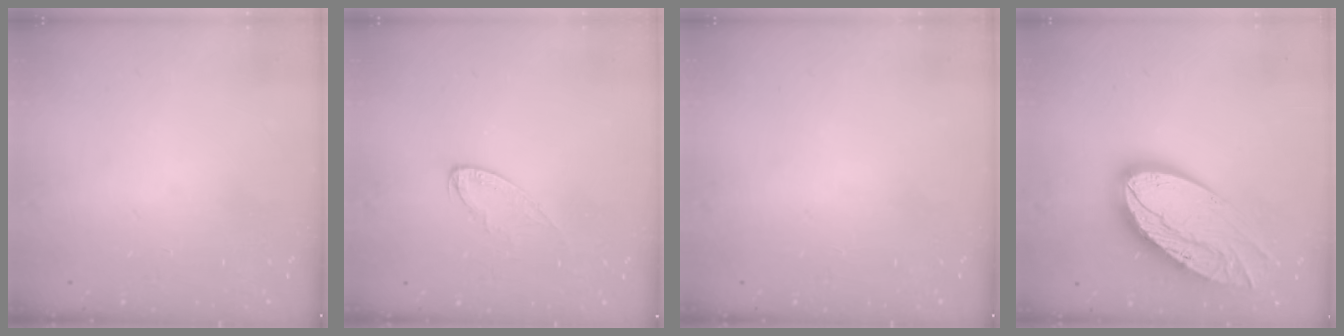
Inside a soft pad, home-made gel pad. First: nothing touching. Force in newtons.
{"total": 5.5, "press": 5.5, "slide": 0.4}
{"total": 0.0}
{"total": 22.4, "press": 22.3, "slide": 1.7}